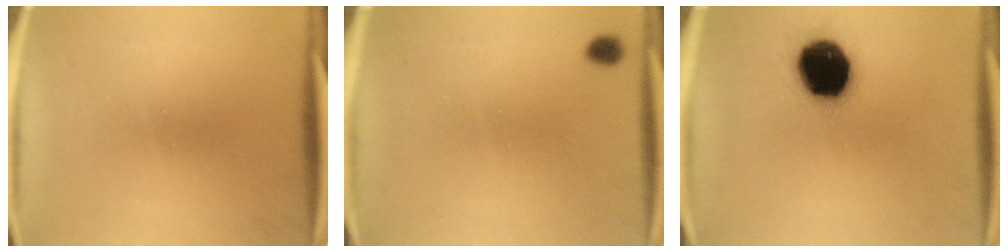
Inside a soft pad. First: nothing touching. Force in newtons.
{"total": 2.9}
{"total": 19.2}